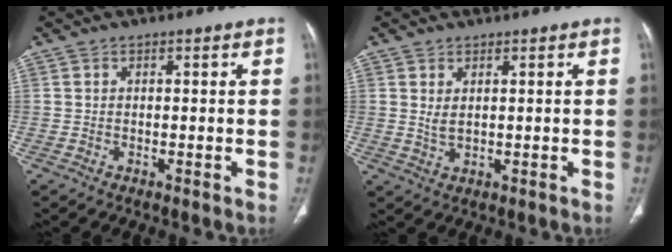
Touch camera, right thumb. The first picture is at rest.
{"total": 2.1, "force": [0.8, 1.0, 1.7], "torque": [-0.033, -0.008, 0.023]}